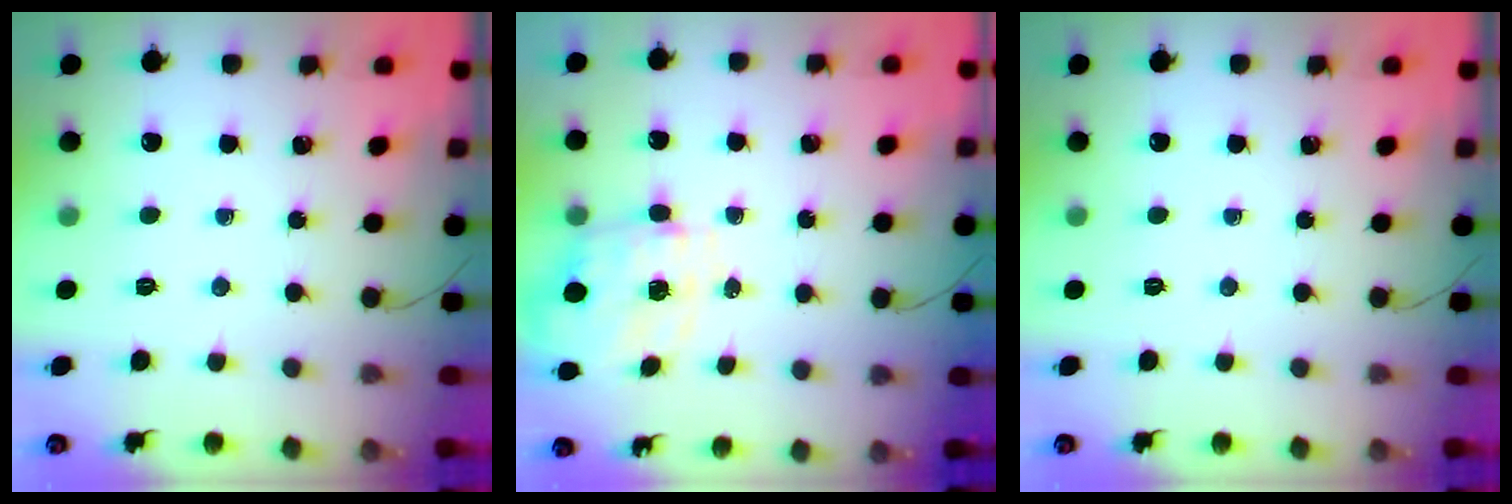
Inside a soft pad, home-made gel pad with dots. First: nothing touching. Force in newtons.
{"total": 3.0, "press": 2.7, "slide": 1.2}
{"total": 0.0}